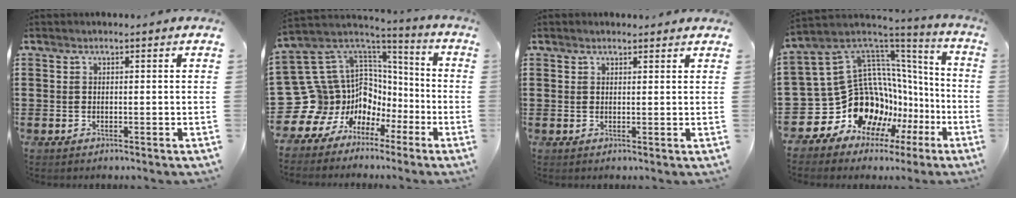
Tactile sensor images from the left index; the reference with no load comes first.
{"total": 11.8, "force": [-3.3, 11.3, 1.2], "torque": [-0.089, -0.034, -0.023]}
{"total": 1.1, "force": [1.0, 0.3, 0.1], "torque": [-0.004, 0.003, 0.020]}
{"total": 15.6, "force": [-4.6, 13.0, 7.2], "torque": [-0.184, -0.042, -0.039]}